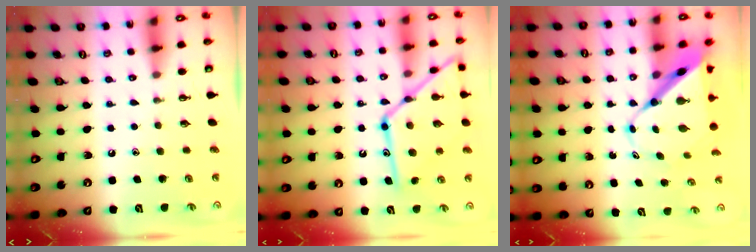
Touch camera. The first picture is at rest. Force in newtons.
{"total": 19.2, "press": 19.1, "slide": 1.5}
{"total": 11.2, "press": 11.1, "slide": 1.1}